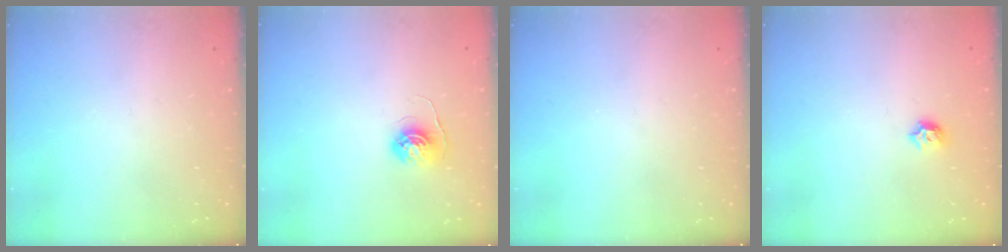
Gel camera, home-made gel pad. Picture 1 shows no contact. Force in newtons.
{"total": 5.6, "press": 5.5, "slide": 0.4}
{"total": 0.0}
{"total": 5.3, "press": 5.3, "slide": 0.9}